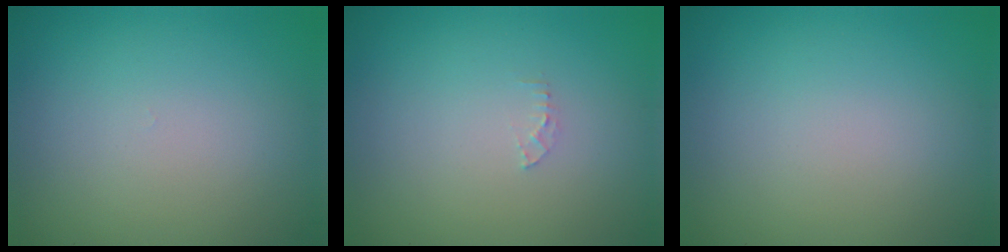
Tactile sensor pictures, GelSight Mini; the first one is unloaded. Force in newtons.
{"total": 0.7, "press": 0.7, "slide": 0.1}
{"total": 0.0}